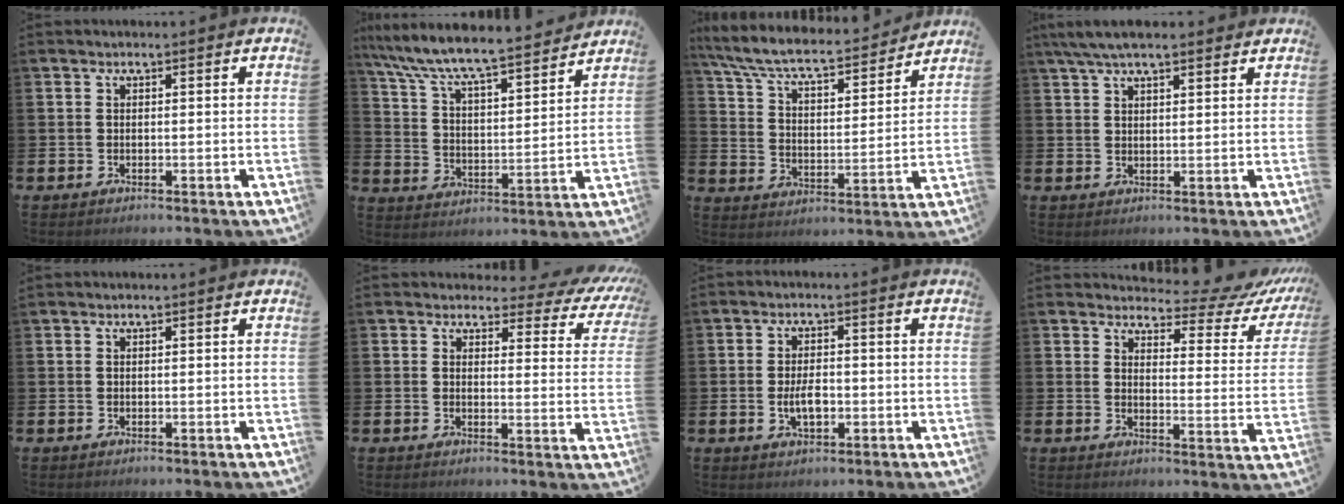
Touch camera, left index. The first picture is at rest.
{"total": 8.1, "force": [7.6, 0.6, 2.7], "torque": [-0.089, -0.062, 0.125]}
{"total": 7.6, "force": [7.0, 1.4, 2.6], "torque": [-0.086, -0.053, 0.117]}
{"total": 5.2, "force": [4.3, 1.2, 2.6], "torque": [-0.055, -0.006, 0.079]}
{"total": 0.0}
{"total": 2.8, "force": [2.1, 1.7, 0.7], "torque": [-0.009, -0.027, 0.025]}
{"total": 3.5, "force": [-0.6, 1.9, 2.9], "torque": [-0.043, -0.001, -0.015]}
{"total": 5.2, "force": [4.7, 1.7, 1.5], "torque": [-0.025, -0.050, 0.069]}